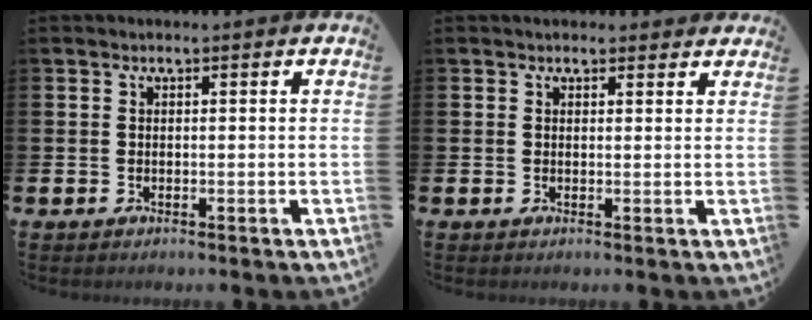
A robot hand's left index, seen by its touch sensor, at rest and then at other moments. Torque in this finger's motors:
{"motor_torque": [1.06, -1.08, 0.24, 0.04]}